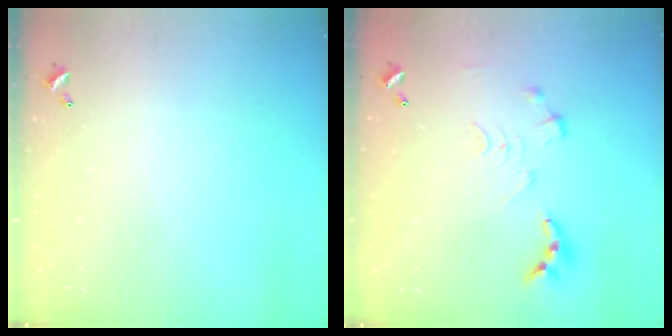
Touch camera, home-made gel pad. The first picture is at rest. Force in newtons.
{"total": 0.0}